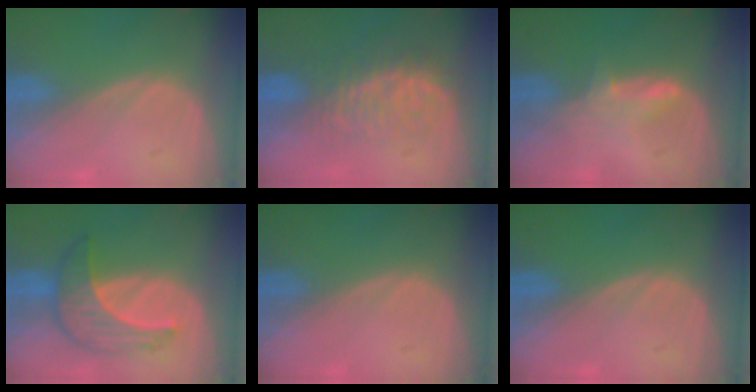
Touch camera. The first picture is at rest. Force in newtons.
{"total": 7.6, "press": 7.3, "slide": 1.9}
{"total": 2.9, "press": 2.9, "slide": 0.4}
{"total": 7.0, "press": 6.9, "slide": 0.5}
{"total": 0.0}
{"total": 0.0}